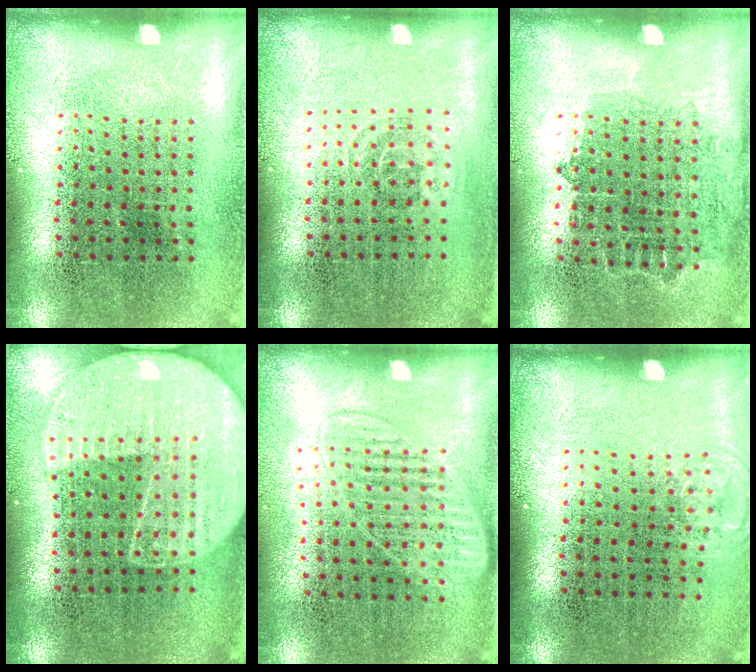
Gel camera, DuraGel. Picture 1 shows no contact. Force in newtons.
{"total": 0.8, "press": 0.6, "slide": 0.5}
{"total": 0.8, "press": 0.7, "slide": 0.3}
{"total": 2.0, "press": 1.8, "slide": 0.9}
{"total": 1.4, "press": 1.3, "slide": 0.6}
{"total": 0.5, "press": 0.5, "slide": 0.1}